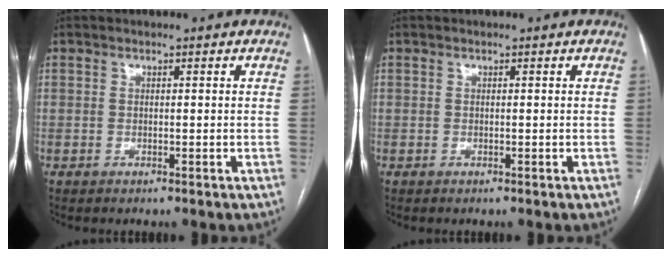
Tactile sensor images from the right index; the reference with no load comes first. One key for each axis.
{"total": 0.0}